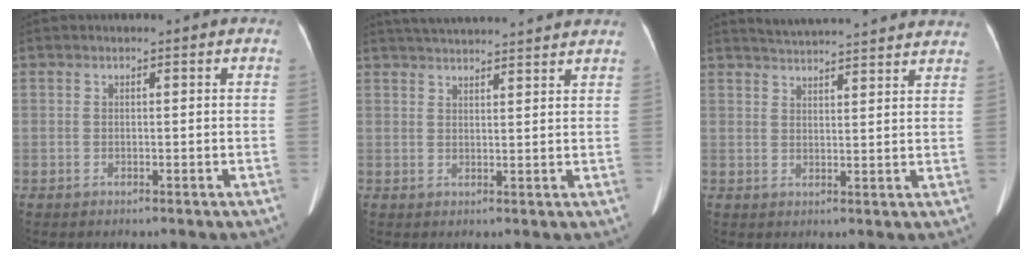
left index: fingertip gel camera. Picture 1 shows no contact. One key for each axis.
{"total": 14.6, "fx": 13.6, "fy": 0.8, "fz": 5.2, "tx": -0.090, "ty": 0.037, "tz": 0.185}
{"total": 16.5, "fx": 15.6, "fy": 1.2, "fz": 5.2, "tx": -0.082, "ty": 0.017, "tz": 0.201}